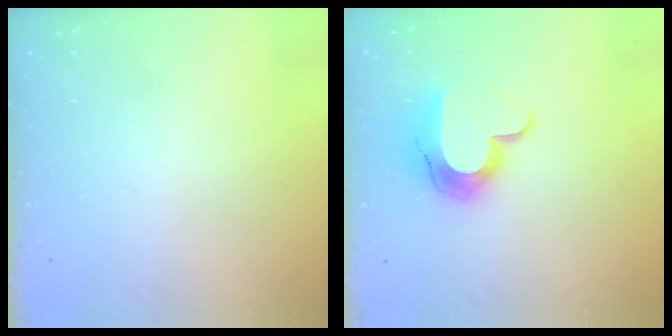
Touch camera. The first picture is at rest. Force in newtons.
{"total": 12.5, "press": 12.5, "slide": 0.7}